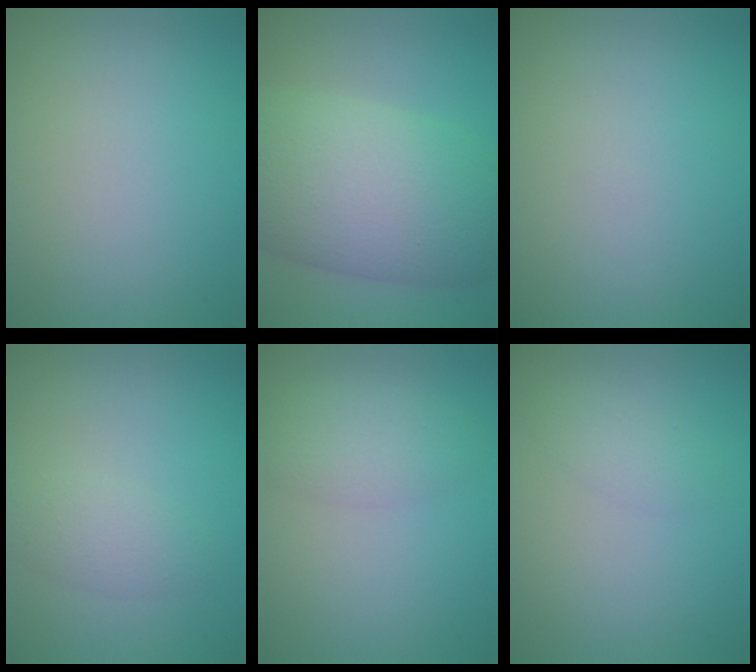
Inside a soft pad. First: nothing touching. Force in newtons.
{"total": 11.5, "press": 11.5, "slide": 0.2}
{"total": 0.0}
{"total": 2.1, "press": 2.1, "slide": 0.1}
{"total": 2.8, "press": 2.8, "slide": 0.2}
{"total": 1.3, "press": 1.3, "slide": 0.1}